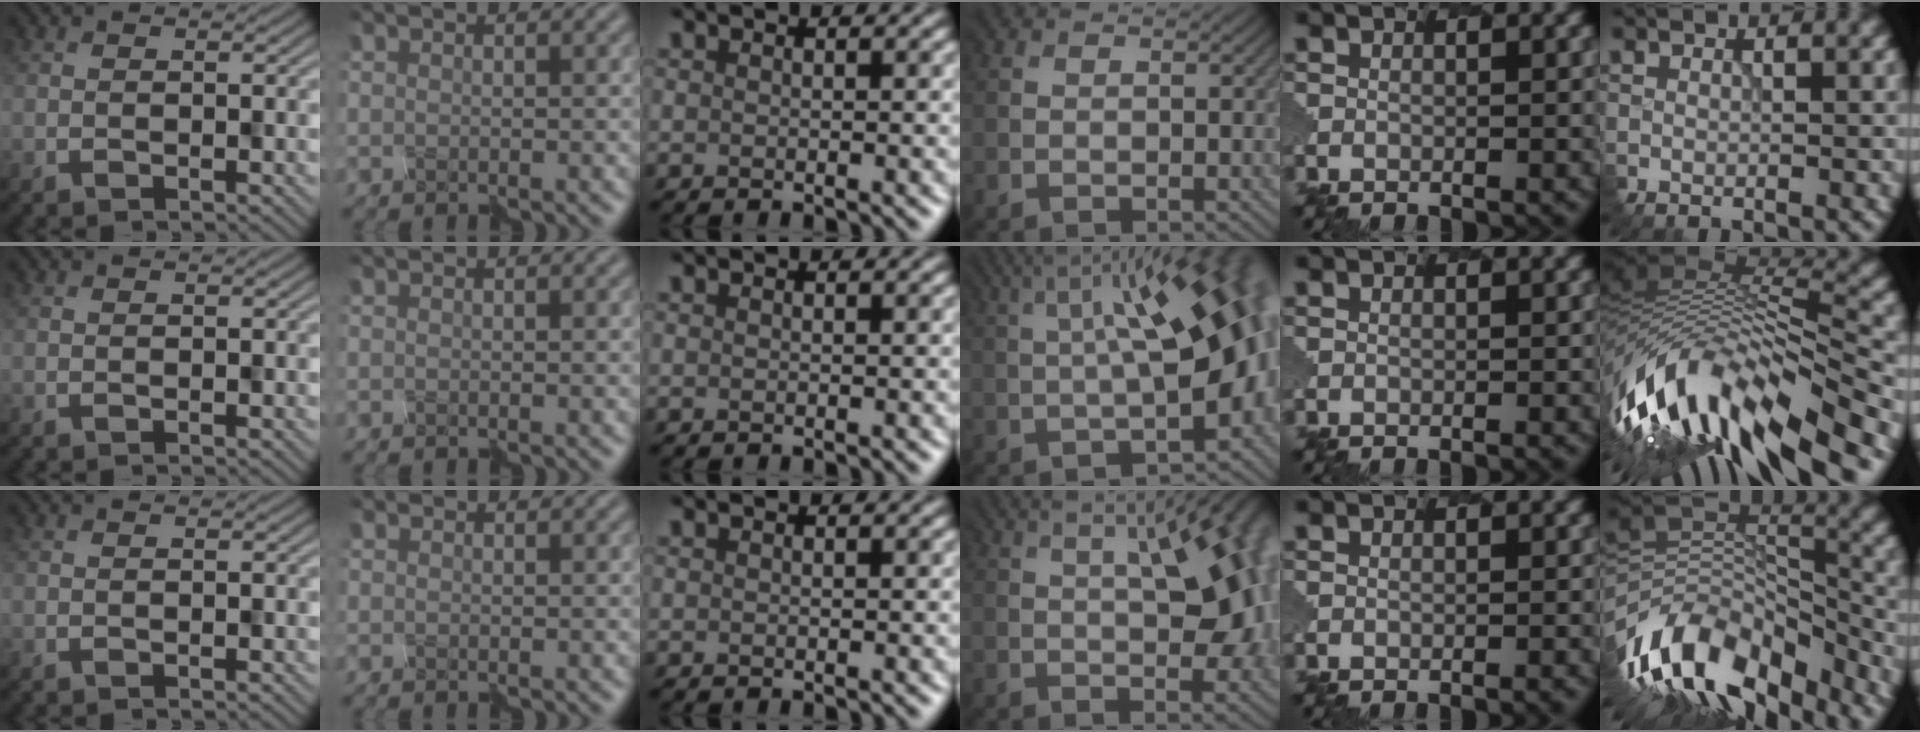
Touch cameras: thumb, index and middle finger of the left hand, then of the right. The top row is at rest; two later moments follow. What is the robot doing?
{"motion": "disassemble", "object": "spray bottle"}